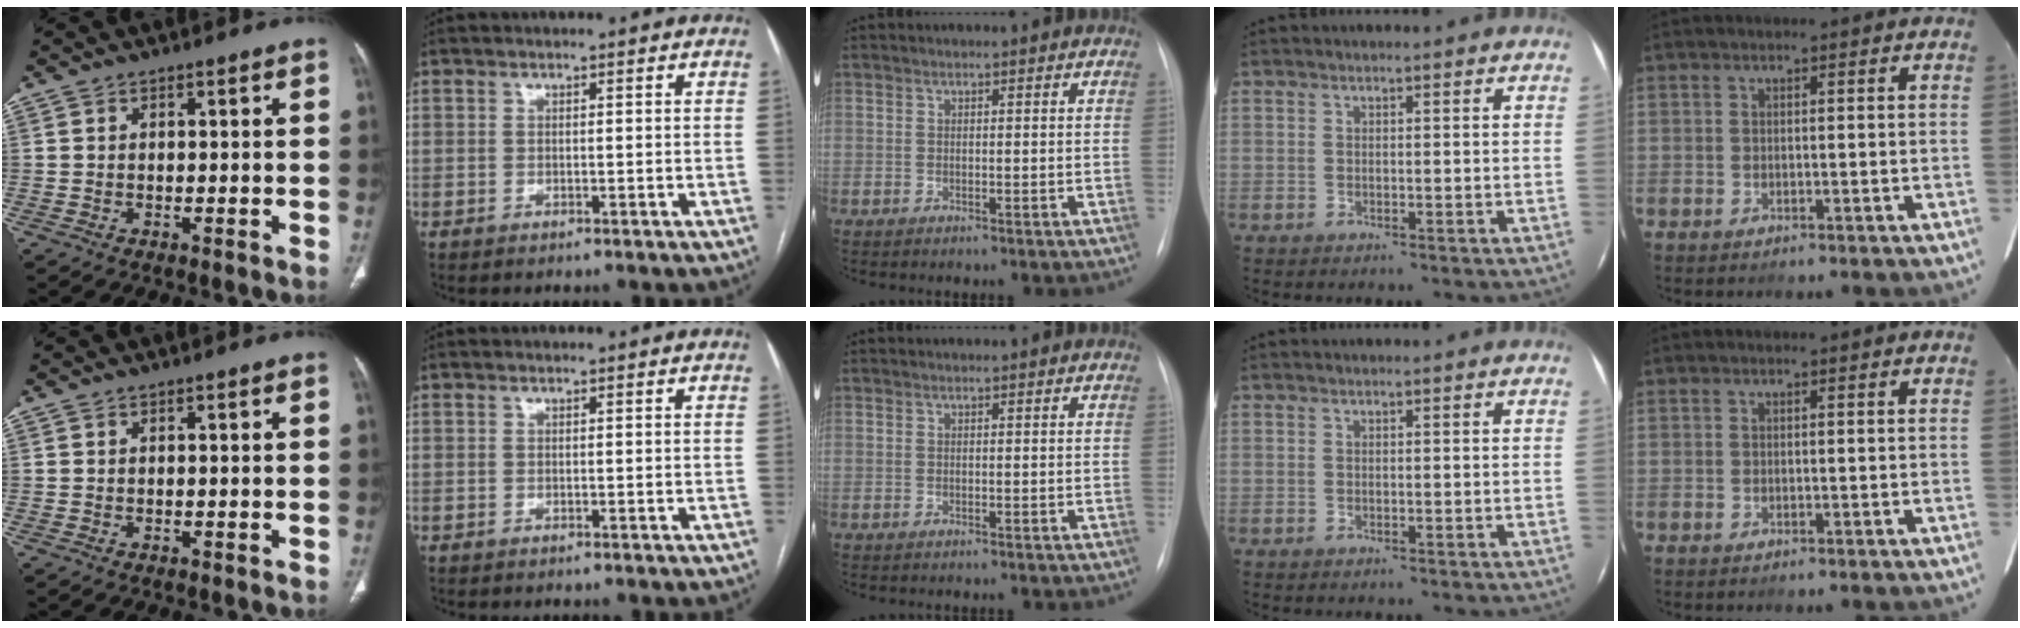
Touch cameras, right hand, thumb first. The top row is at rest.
{}